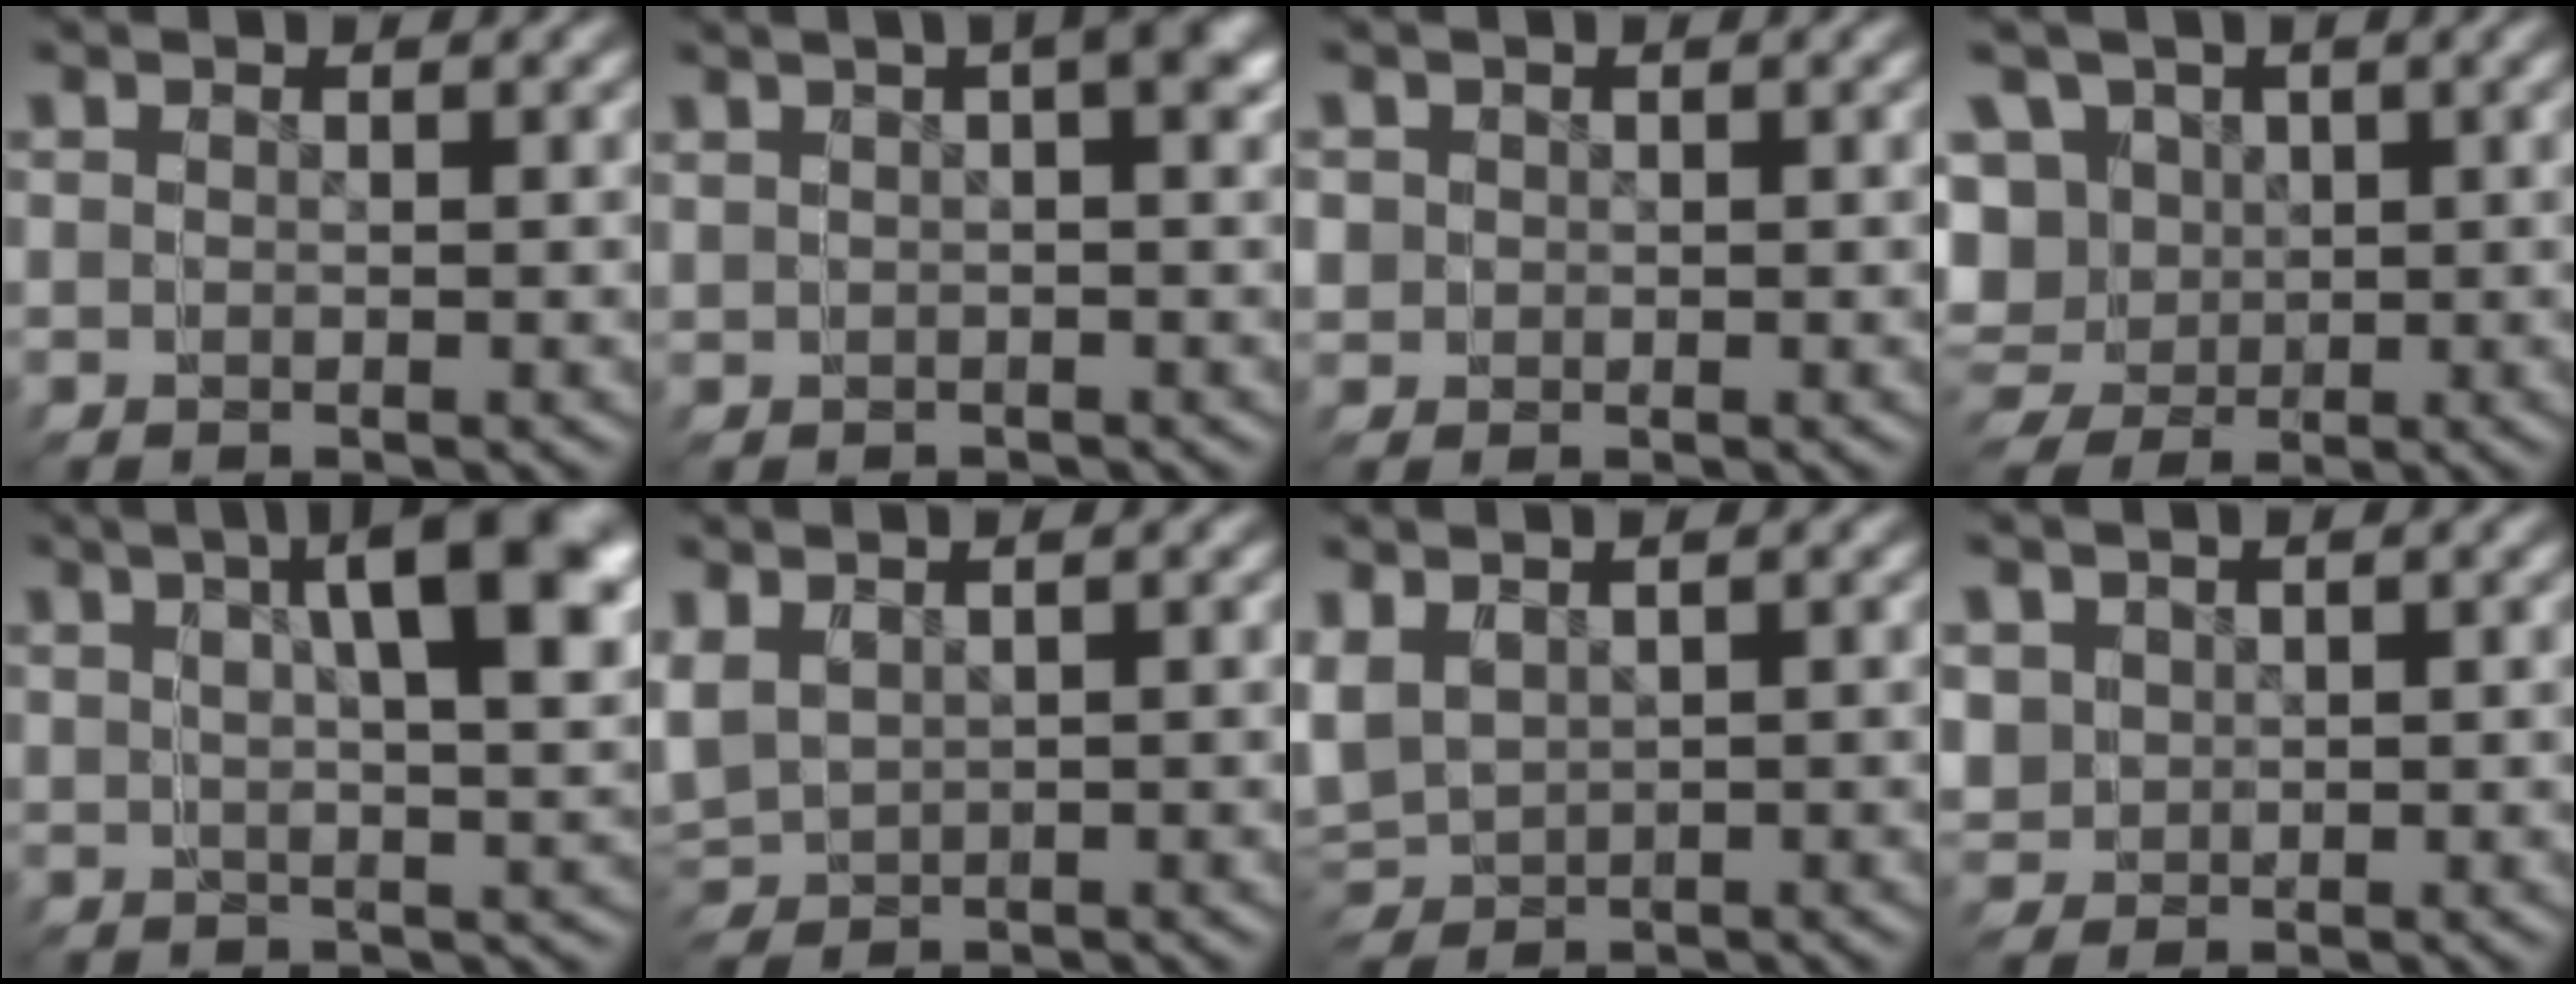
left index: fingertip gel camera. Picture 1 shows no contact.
{"total": 2.4, "force": [0.4, 0.8, 2.3], "torque": [-0.039, 0.005, 0.008]}
{"total": 2.5, "force": [0.3, 2.5, -0.1], "torque": [-0.002, -0.017, 0.010]}
{"total": 11.4, "force": [-0.2, 10.9, 3.3], "torque": [-0.104, -0.050, 0.006]}
{"total": 4.8, "force": [2.1, 0.6, 4.3], "torque": [-0.044, 0.029, 0.024]}
{"total": 4.7, "force": [-0.1, 4.5, 1.6], "torque": [-0.064, -0.019, 0.012]}
{"total": 5.8, "force": [-0.3, 5.5, 1.8], "torque": [-0.073, -0.025, 0.008]}
{"total": 4.7, "force": [0.7, 4.7, 0.0], "torque": [-0.032, -0.025, 0.019]}